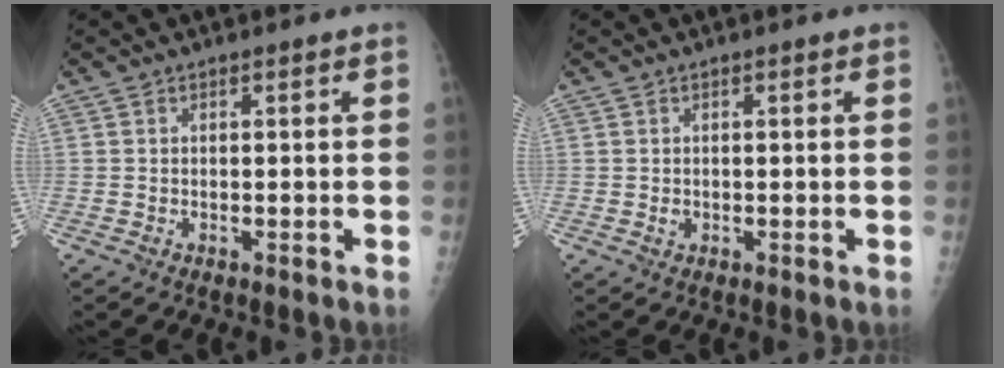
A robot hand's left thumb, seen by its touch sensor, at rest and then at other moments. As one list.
[{"total": 1.0, "force": [-0.1, 0.8, 0.5], "torque": [-0.004, 0.001, -0.001]}]